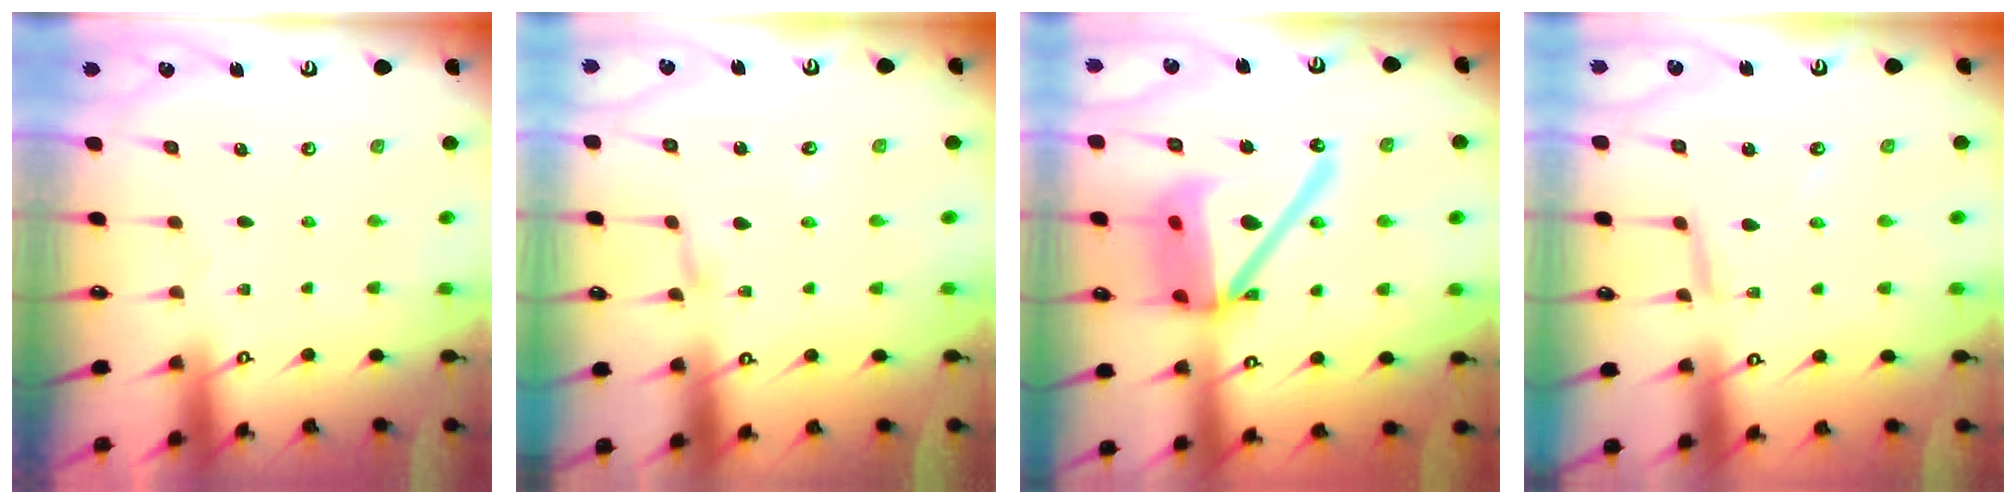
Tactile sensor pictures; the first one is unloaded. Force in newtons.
{"total": 3.7, "press": 3.7, "slide": 0.3}
{"total": 21.7, "press": 21.5, "slide": 2.8}
{"total": 5.7, "press": 5.7, "slide": 0.3}